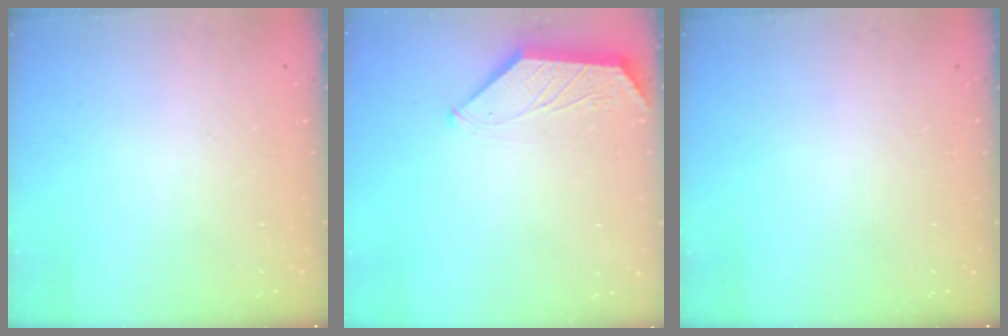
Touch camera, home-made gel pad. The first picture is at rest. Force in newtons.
{"total": 1.2, "press": 1.1, "slide": 0.3}
{"total": 0.0}